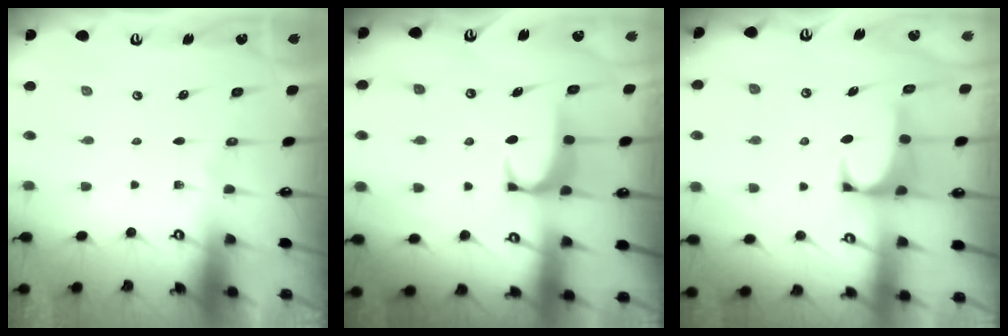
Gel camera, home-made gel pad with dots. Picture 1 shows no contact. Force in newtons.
{"total": 2.0, "press": 2.0, "slide": 0.6}
{"total": 2.5, "press": 2.4, "slide": 0.8}